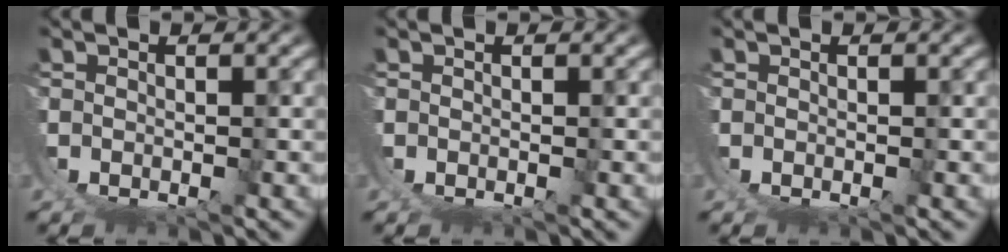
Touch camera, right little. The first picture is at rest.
{"total": 0.0}
{"total": 0.0}